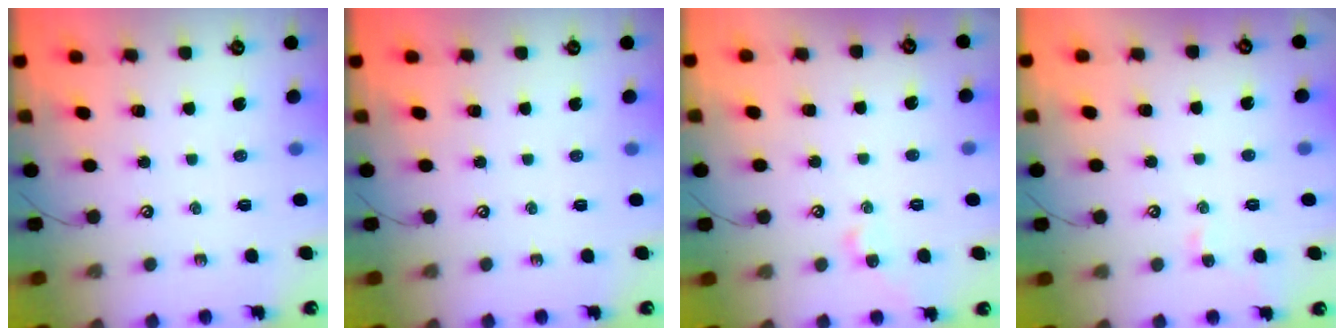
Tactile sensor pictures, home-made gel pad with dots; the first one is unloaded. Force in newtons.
{"total": 0.0}
{"total": 3.8, "press": 3.7, "slide": 0.6}
{"total": 1.3, "press": 1.3, "slide": 0.3}